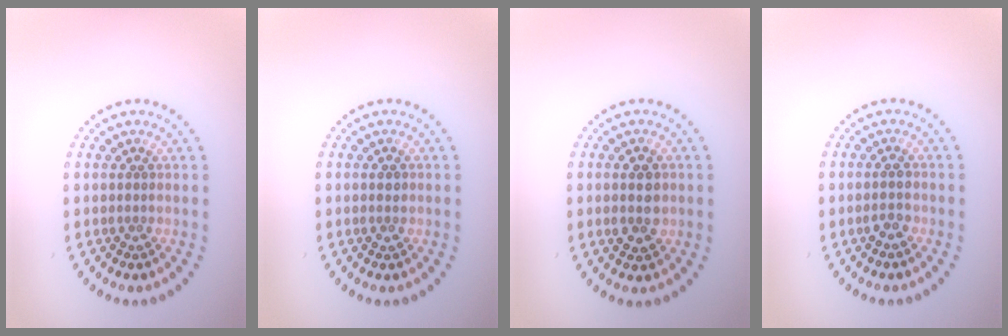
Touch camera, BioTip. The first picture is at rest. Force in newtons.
{"total": 1.2, "press": 1.2, "slide": 0.1}
{"total": 3.3, "press": 3.3, "slide": 0.2}
{"total": 1.5, "press": 1.4, "slide": 0.3}